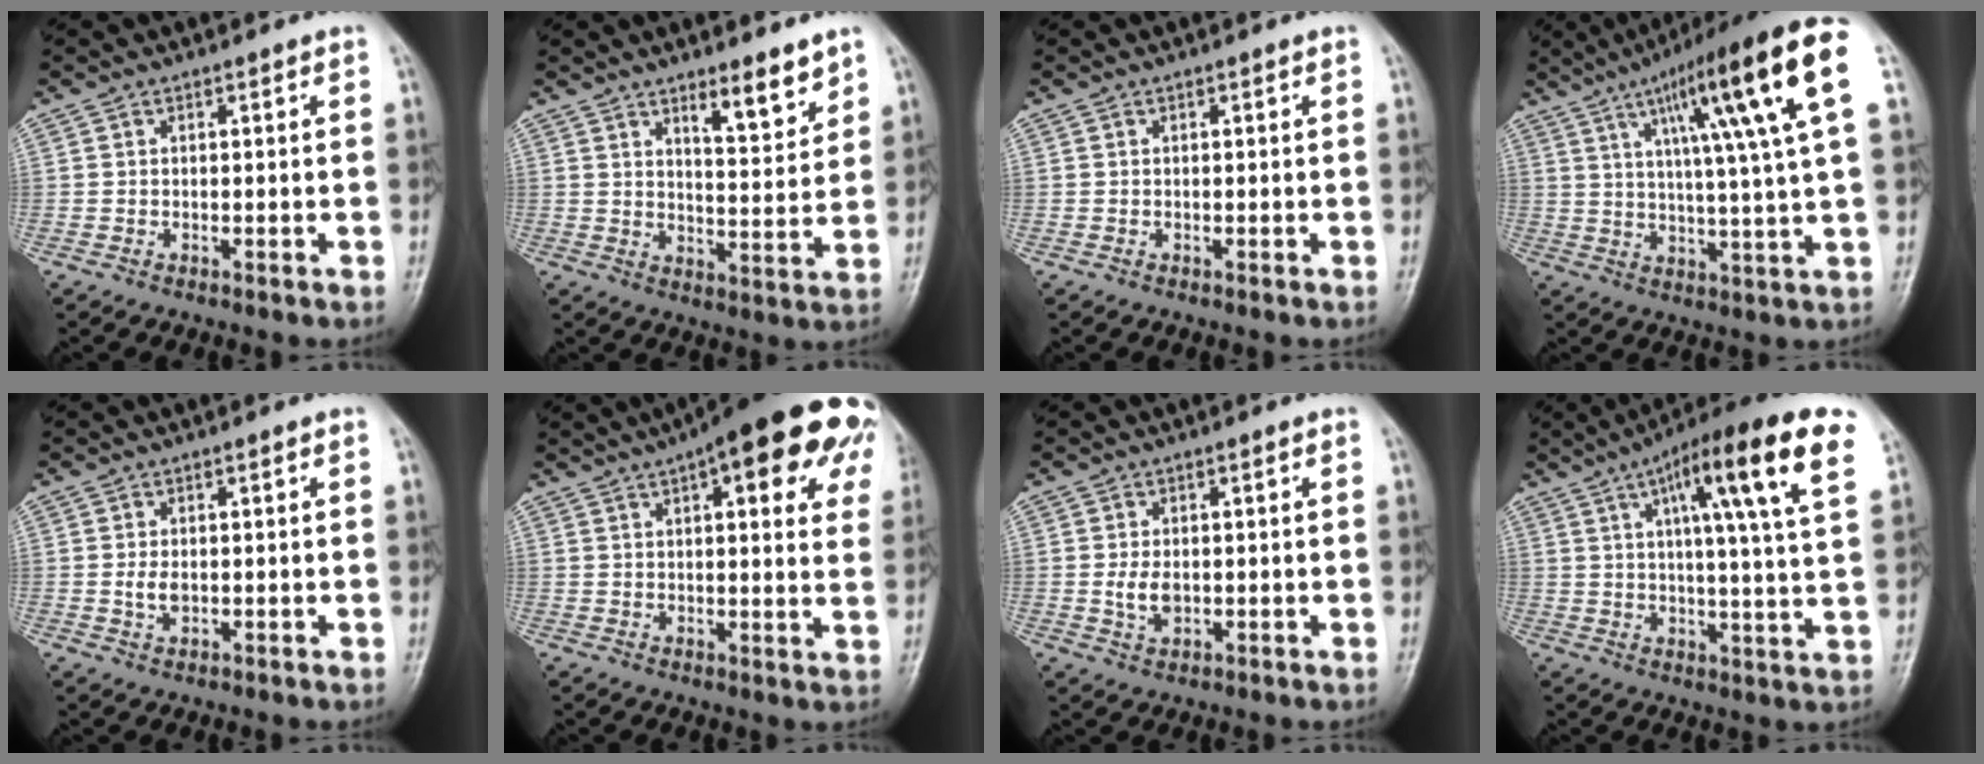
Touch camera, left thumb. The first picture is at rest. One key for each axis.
{"total": 8.0, "fx": 5.6, "fy": 2.0, "fz": 5.3, "tx": -0.065, "ty": -0.046, "tz": 0.086}
{"total": 0.0}
{"total": 20.6, "fx": 8.2, "fy": 1.8, "fz": 18.8, "tx": -0.281, "ty": -0.004, "tz": 0.118}
{"total": 2.3, "fx": -0.2, "fy": 1.5, "fz": 1.7, "tx": -0.033, "ty": 0.001, "tz": -0.003}
{"total": 22.7, "fx": 10.6, "fy": 7.5, "fz": 18.6, "tx": -0.219, "ty": 0.007, "tz": 0.125}
{"total": 3.4, "fx": -0.3, "fy": 2.2, "fz": 2.6, "tx": -0.046, "ty": -0.001, "tz": -0.003}
{"total": 18.6, "fx": 8.3, "fy": 2.9, "fz": 16.4, "tx": -0.231, "ty": -0.007, "tz": 0.113}